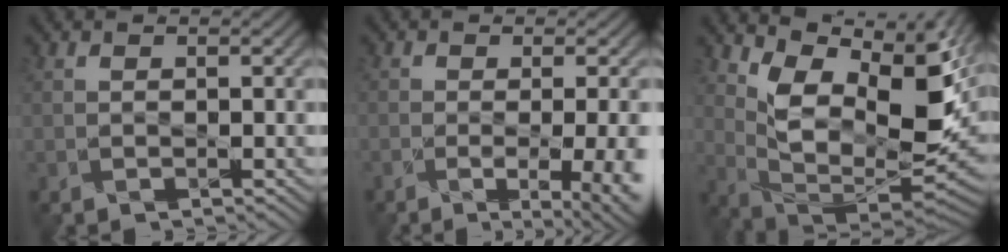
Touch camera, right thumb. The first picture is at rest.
{"total": 10.0, "force": [-2.8, 4.3, 8.6], "torque": [-0.078, -0.008, -0.020]}
{"total": 12.5, "force": [4.8, 6.5, 9.5], "torque": [-0.149, -0.018, 0.096]}